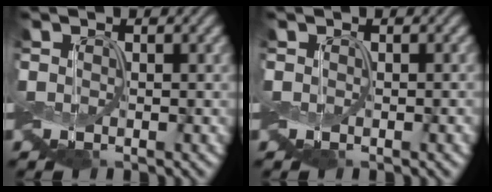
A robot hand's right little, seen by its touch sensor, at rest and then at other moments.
{"total": 0.7, "force": [-0.1, 0.1, 0.6], "torque": [-0.012, 0.002, -0.002]}